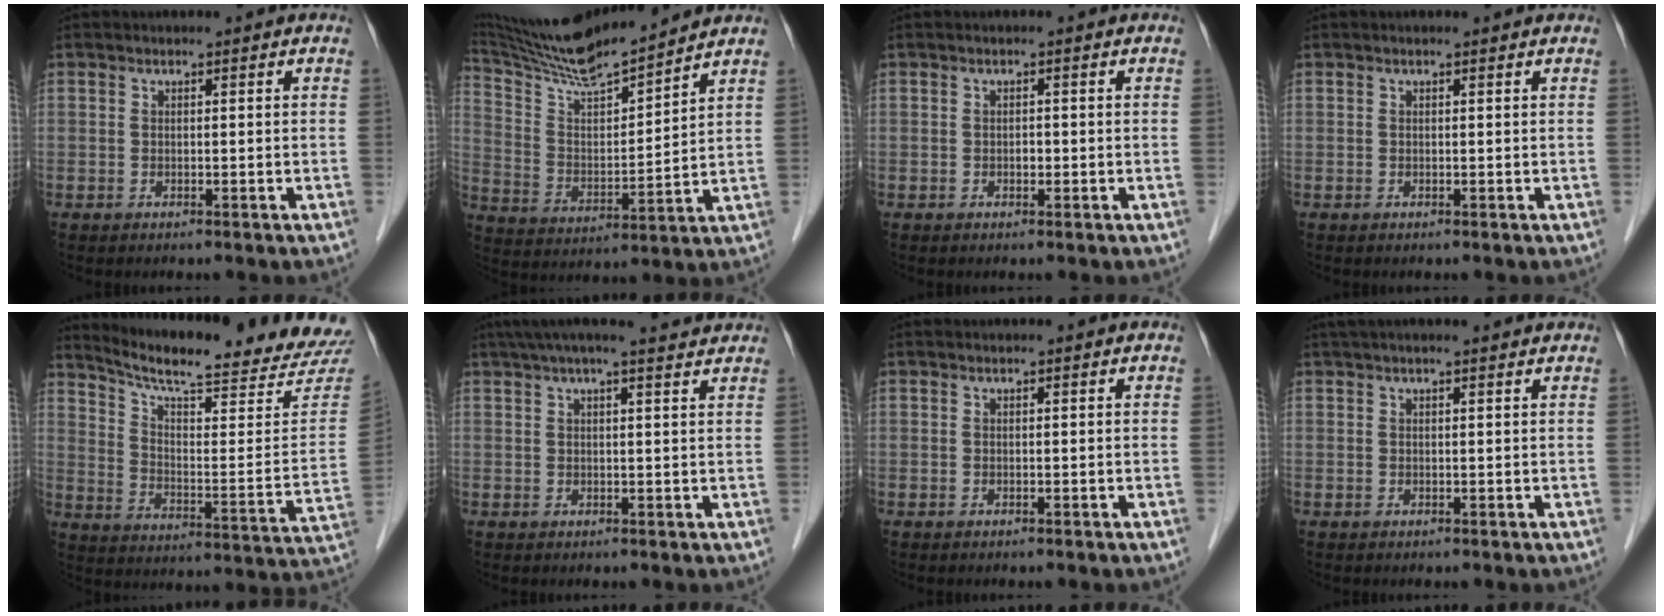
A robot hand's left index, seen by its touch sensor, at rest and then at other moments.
{"total": 16.1, "force": [14.9, 0.5, 6.1], "torque": [-0.124, 0.009, 0.271]}
{"total": 0.7, "force": [-0.2, 0.4, 0.5], "torque": [-0.007, 0.002, -0.005]}
{"total": 0.7, "force": [0.6, 0.0, 0.3], "torque": [-0.009, 0.006, 0.007]}
{"total": 24.5, "force": [23.1, 1.6, 7.9], "torque": [-0.124, -0.090, 0.299]}
{"total": 12.0, "force": [10.5, 0.9, 5.7], "torque": [-0.092, 0.035, 0.132]}
{"total": 0.0}
{"total": 6.8, "force": [6.0, 0.7, 3.0], "torque": [-0.044, 0.036, 0.076]}